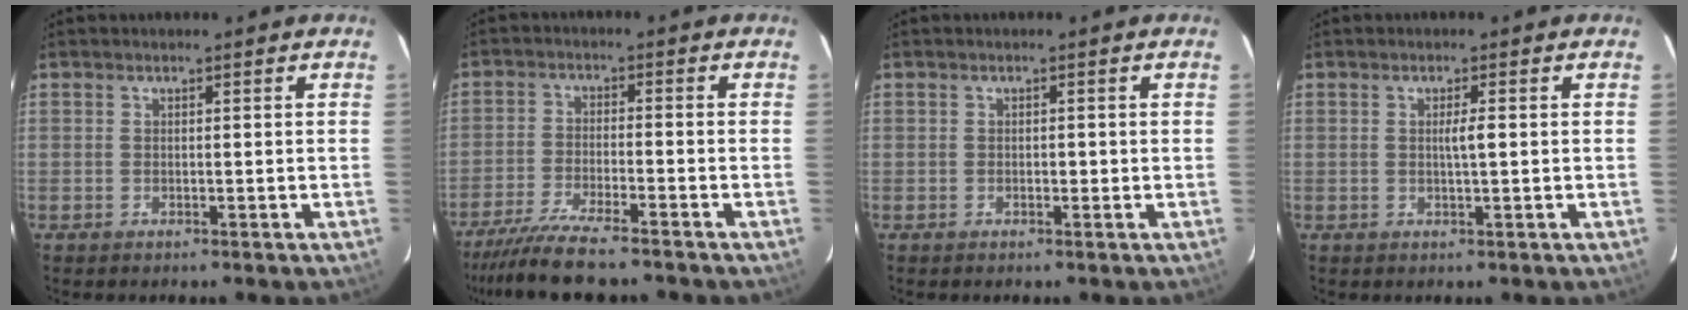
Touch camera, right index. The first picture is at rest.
{"total": 10.1, "force": [-8.6, 0.1, 5.2], "torque": [-0.084, -0.027, -0.141]}
{"total": 0.8, "force": [-0.1, 0.5, 0.6], "torque": [-0.008, 0.002, -0.002]}
{"total": 1.8, "force": [0.1, 0.0, 1.8], "torque": [-0.033, 0.000, 0.002]}